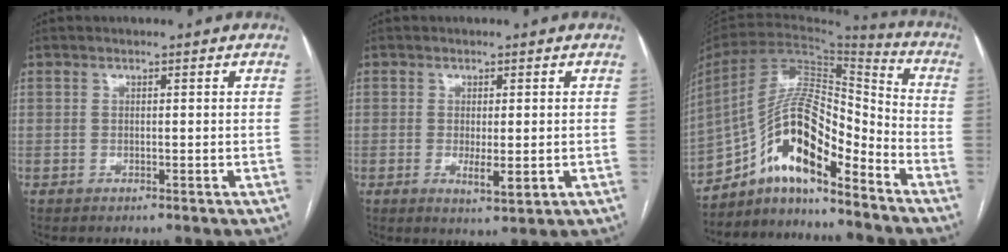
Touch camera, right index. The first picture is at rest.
{"total": 3.8, "force": [-0.8, 1.2, 3.6], "torque": [-0.058, -0.007, -0.007]}
{"total": 15.2, "force": [-10.1, 3.9, 10.7], "torque": [-0.193, 0.035, -0.175]}